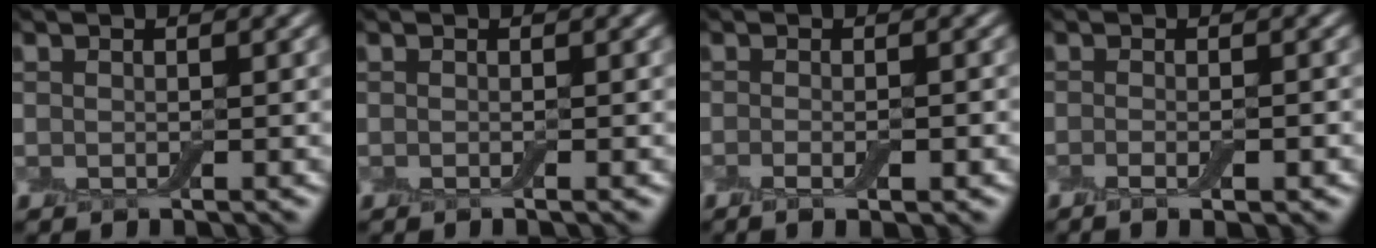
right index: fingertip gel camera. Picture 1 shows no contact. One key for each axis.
{"total": 0.6, "fx": -0.2, "fy": 0.1, "fz": 0.6, "tx": -0.005, "ty": -0.003, "tz": -0.006}
{"total": 2.6, "fx": -0.8, "fy": 0.9, "fz": 2.3, "tx": -0.021, "ty": -0.002, "tz": -0.010}
{"total": 2.9, "fx": -0.9, "fy": 1.0, "fz": 2.6, "tx": -0.021, "ty": 0.000, "tz": -0.014}